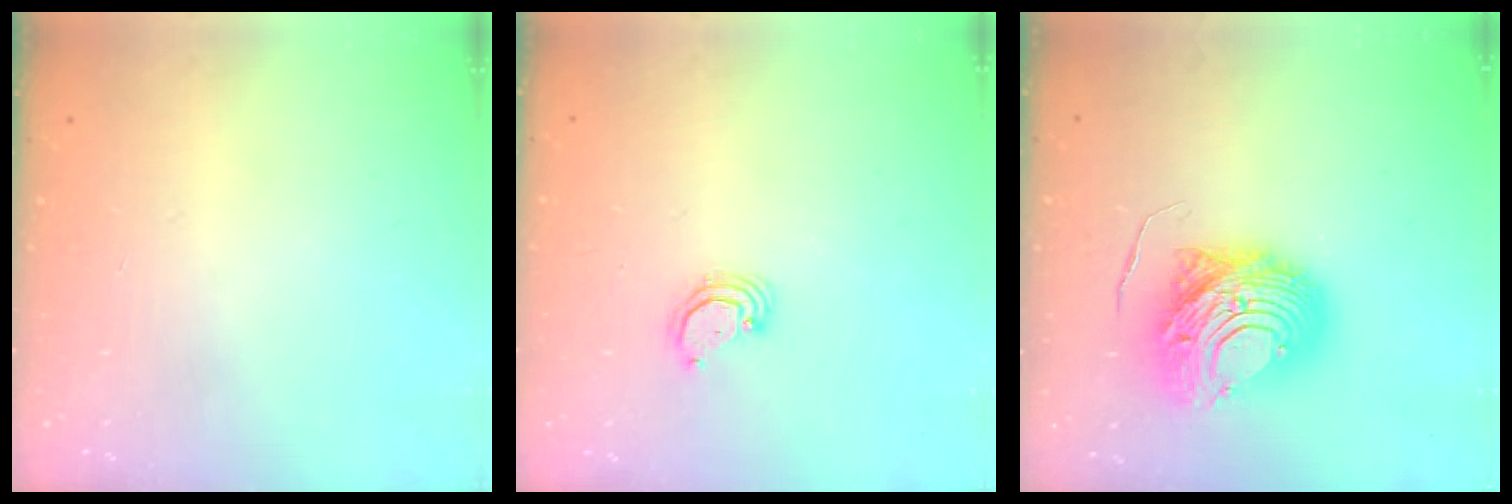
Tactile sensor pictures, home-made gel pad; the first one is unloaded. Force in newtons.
{"total": 3.1, "press": 3.1, "slide": 0.2}
{"total": 12.6, "press": 12.6, "slide": 1.3}